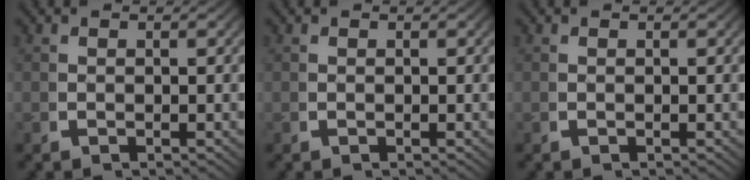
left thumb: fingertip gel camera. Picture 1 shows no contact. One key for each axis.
{"total": 0.0}
{"total": 0.0}